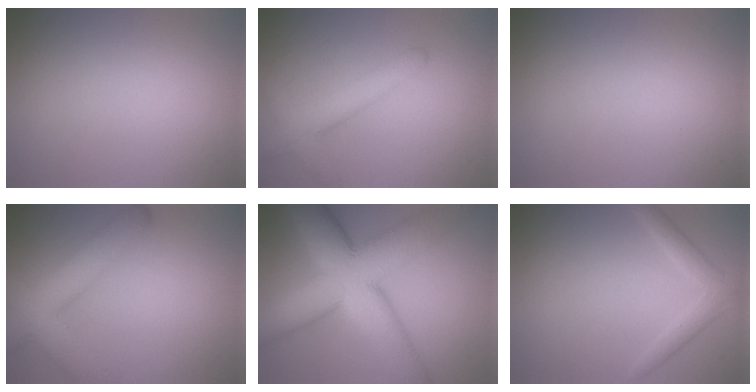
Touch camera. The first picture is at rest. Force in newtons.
{"total": 3.5, "press": 3.5, "slide": 0.2}
{"total": 0.0}
{"total": 6.9, "press": 6.9, "slide": 0.3}
{"total": 13.6, "press": 13.6, "slide": 0.5}
{"total": 2.3, "press": 2.3, "slide": 0.2}